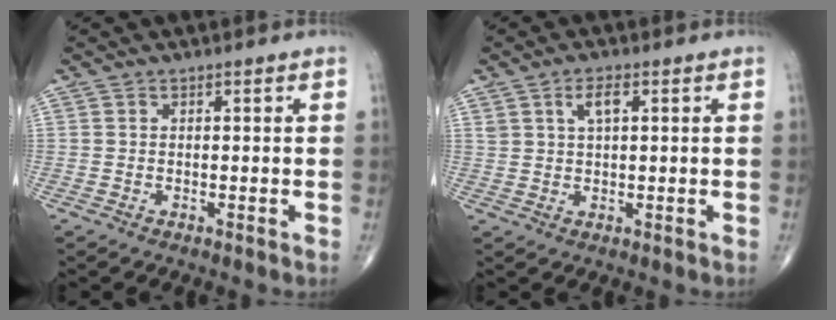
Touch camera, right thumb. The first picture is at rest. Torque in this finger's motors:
{"motor_torque": [0.02, 0.03, 0.45, 0.29, 0.00]}